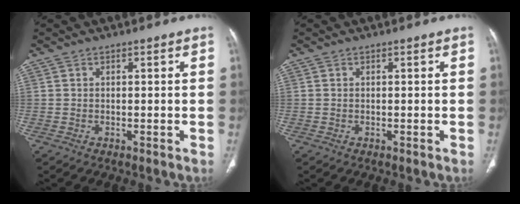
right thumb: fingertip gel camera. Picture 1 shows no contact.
{"total": 0.0}